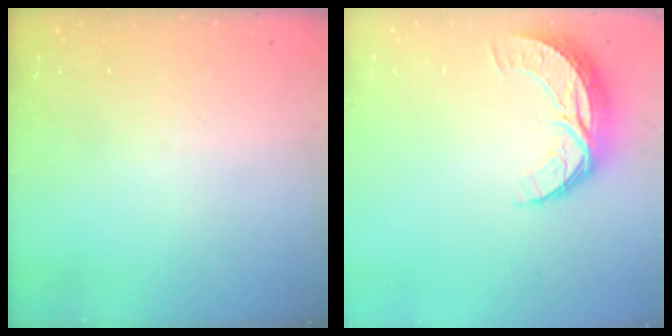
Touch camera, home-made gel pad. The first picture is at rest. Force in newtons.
{"total": 8.9, "press": 8.9, "slide": 0.6}